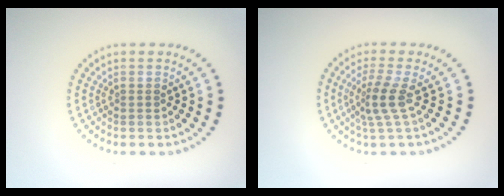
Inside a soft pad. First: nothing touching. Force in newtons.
{"total": 2.6, "press": 1.9, "slide": 1.8}